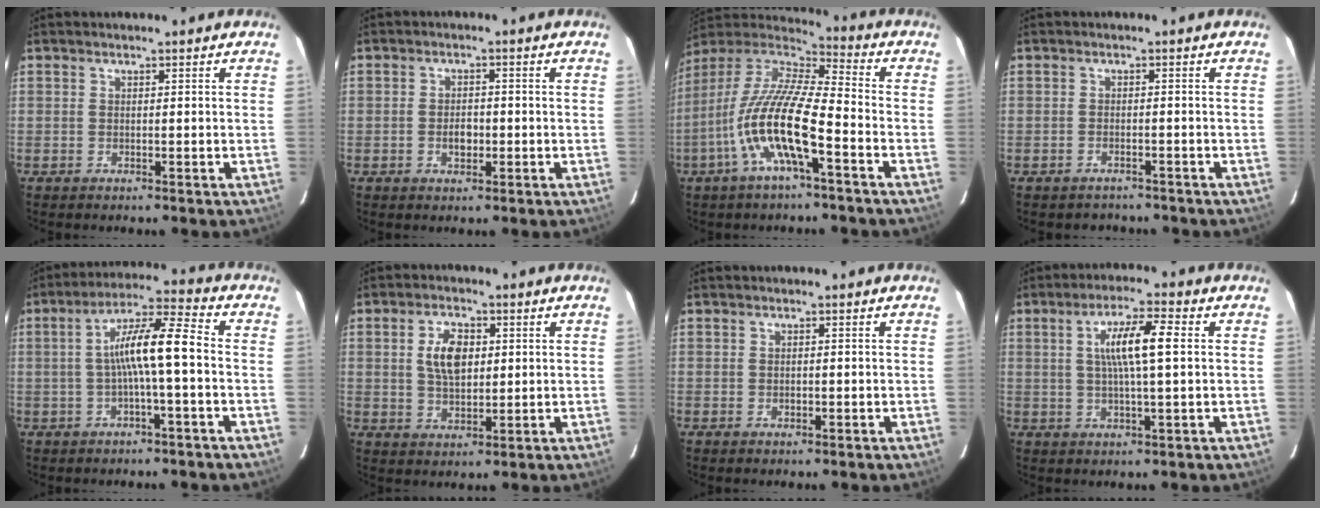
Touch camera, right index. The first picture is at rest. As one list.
[{"total": 2.9, "force": [-0.7, 2.0, 2.0], "torque": [-0.034, 0.003, -0.011]}, {"total": 16.2, "force": [-6.2, 3.2, 14.6], "torque": [-0.279, -0.013, -0.125]}, {"total": 3.2, "force": [-2.8, 1.5, 0.4], "torque": [-0.012, -0.001, -0.037]}, {"total": 9.5, "force": [-1.2, 0.6, 9.4], "torque": [-0.176, 0.023, -0.021]}, {"total": 7.0, "force": [1.4, 4.0, 5.6], "torque": [-0.106, 0.009, 0.031]}, {"total": 0.8, "force": [0.0, 0.7, 0.4], "torque": [-0.005, 0.002, 0.001]}, {"total": 8.2, "force": [1.4, 0.8, 8.0], "torque": [-0.146, 0.006, 0.025]}]